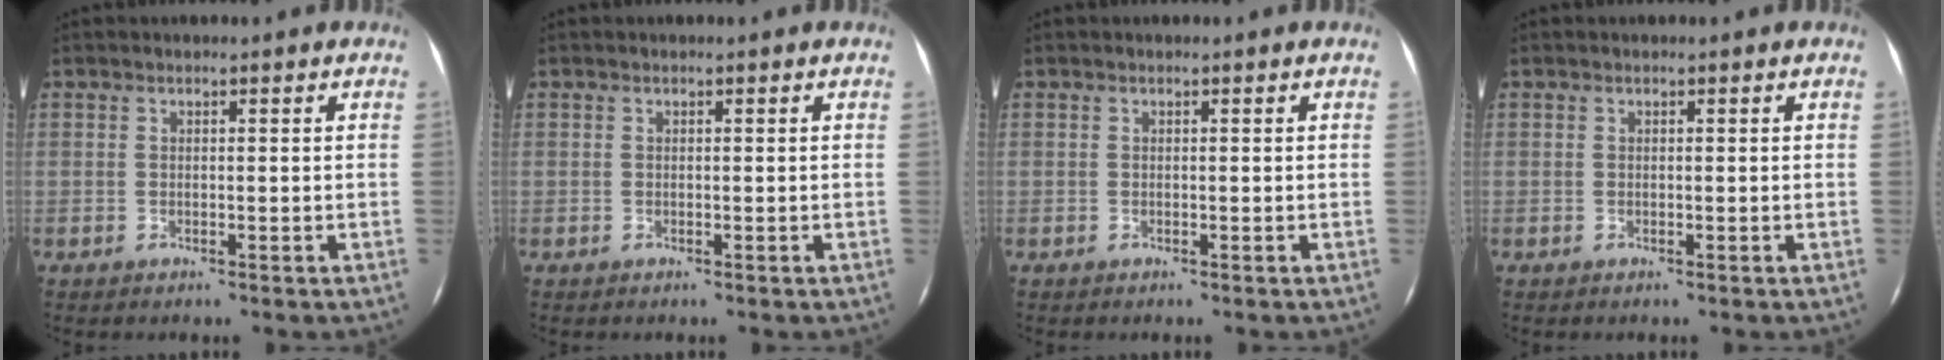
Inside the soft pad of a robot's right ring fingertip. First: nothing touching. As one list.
[{"total": 0.0}, {"total": 0.0}, {"total": 0.0}]